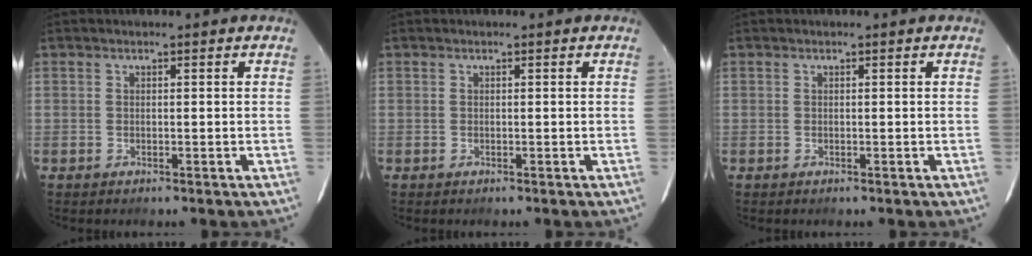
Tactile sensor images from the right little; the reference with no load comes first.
{"total": 0.0}
{"total": 0.0}